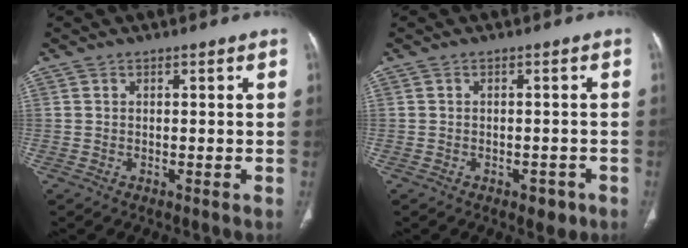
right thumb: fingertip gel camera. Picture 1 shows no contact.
{"total": 2.9, "force": [-1.6, 1.7, 1.7], "torque": [-0.011, 0.006, -0.014]}